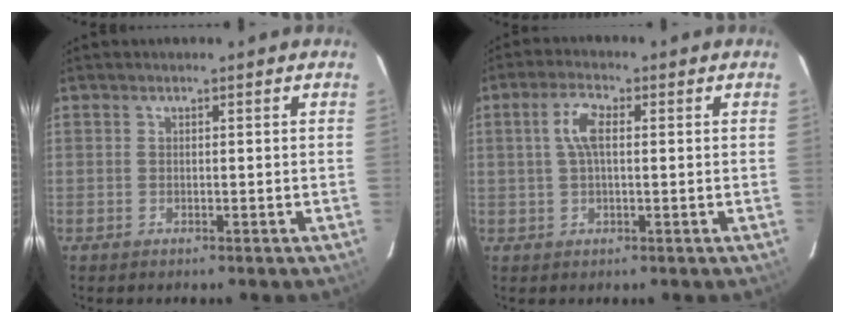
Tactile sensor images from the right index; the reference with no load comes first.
{"total": 4.7, "force": [0.8, 1.8, 4.2], "torque": [-0.085, 0.011, 0.015]}